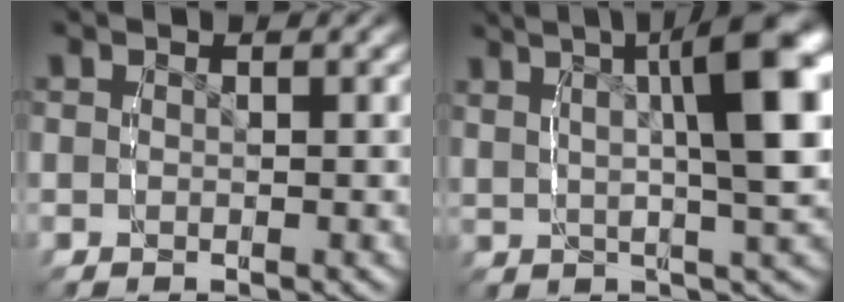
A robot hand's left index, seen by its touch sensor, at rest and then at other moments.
{"total": 12.6, "force": [4.6, 5.1, 10.5], "torque": [-0.131, 0.025, 0.066]}